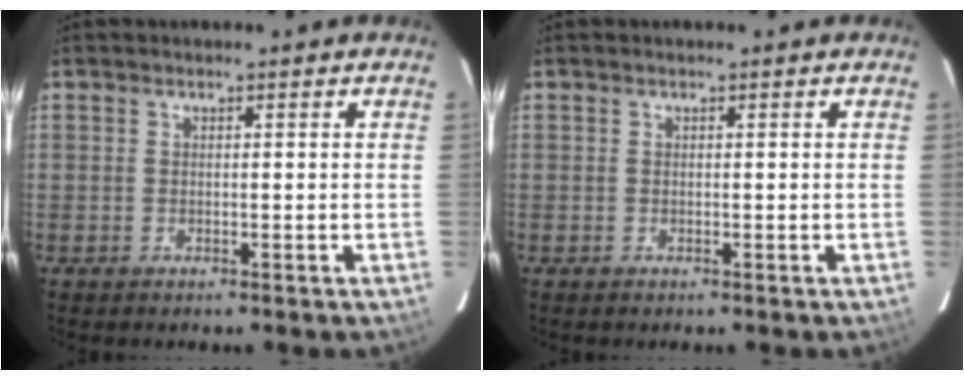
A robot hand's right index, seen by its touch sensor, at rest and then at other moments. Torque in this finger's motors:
{"motor_torque": [0.00, 0.00, 0.00, 0.00]}